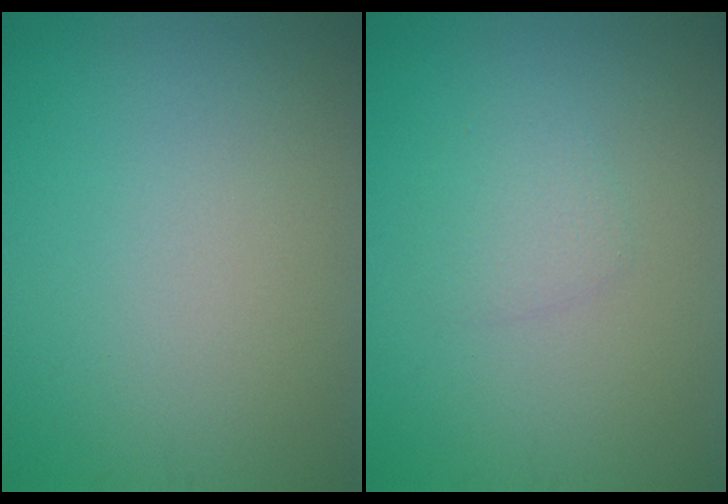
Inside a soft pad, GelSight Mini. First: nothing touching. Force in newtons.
{"total": 1.5, "press": 1.5, "slide": 0.0}